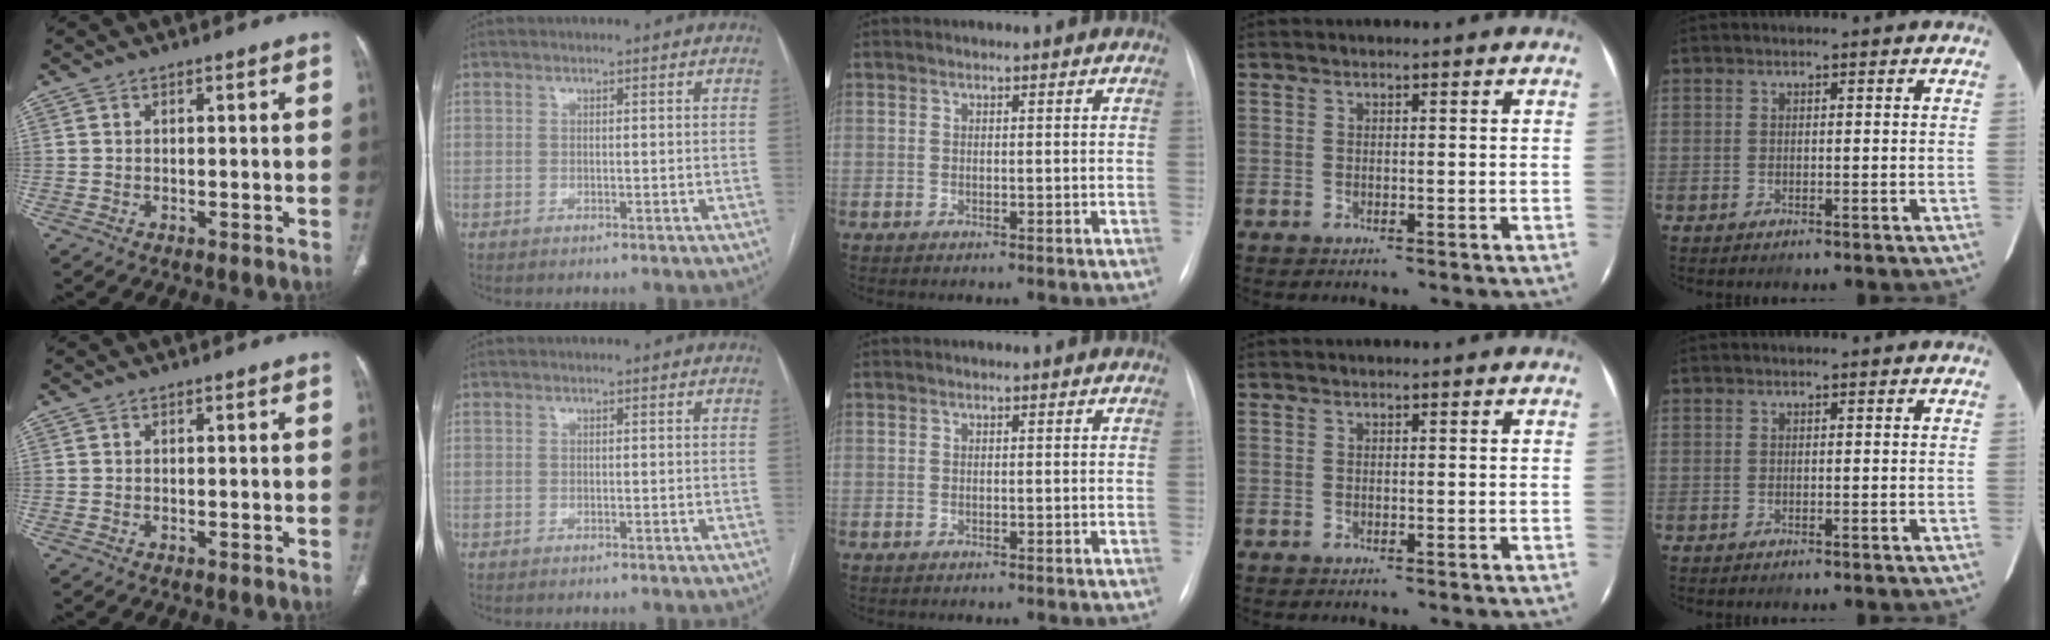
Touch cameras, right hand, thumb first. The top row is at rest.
{}